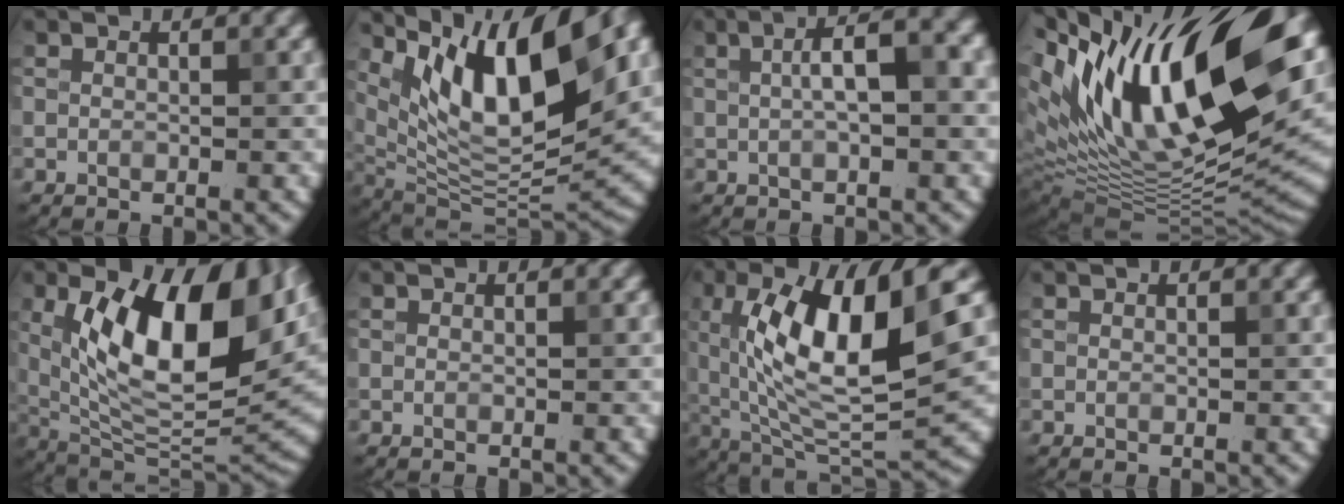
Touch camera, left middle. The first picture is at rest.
{"total": 12.9, "force": [5.3, 4.7, 10.8], "torque": [-0.168, 0.000, 0.105]}
{"total": 5.4, "force": [0.5, 1.7, 5.0], "torque": [-0.079, 0.017, 0.011]}
{"total": 19.2, "force": [5.6, 8.7, 16.2], "torque": [-0.288, 0.010, 0.107]}
{"total": 14.8, "force": [2.8, 6.6, 12.9], "torque": [-0.210, -0.004, 0.051]}
{"total": 0.0}
{"total": 12.1, "force": [2.5, 3.8, 11.2], "torque": [-0.196, 0.001, 0.051]}
{"total": 0.0}